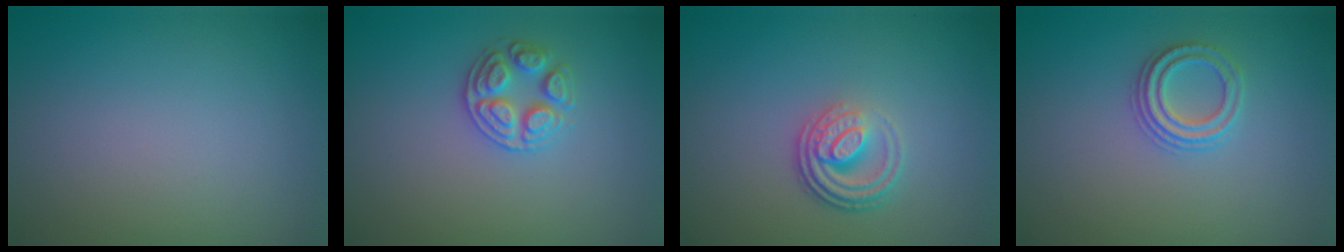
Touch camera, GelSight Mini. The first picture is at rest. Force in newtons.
{"total": 2.7, "press": 2.6, "slide": 0.4}
{"total": 3.9, "press": 2.7, "slide": 2.8}
{"total": 2.3, "press": 2.2, "slide": 0.8}